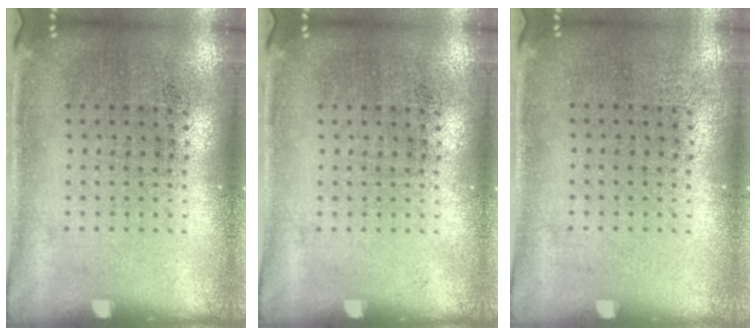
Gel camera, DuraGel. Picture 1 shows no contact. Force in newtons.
{"total": 0.0}
{"total": 0.0}